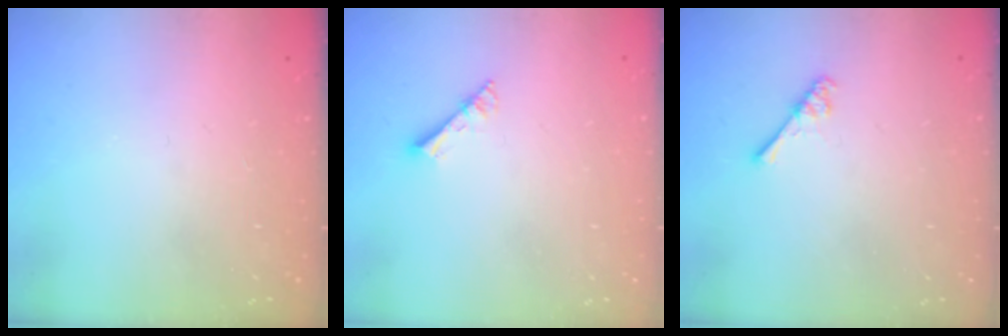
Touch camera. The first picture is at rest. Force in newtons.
{"total": 3.5, "press": 3.4, "slide": 0.4}
{"total": 3.2, "press": 3.1, "slide": 0.5}